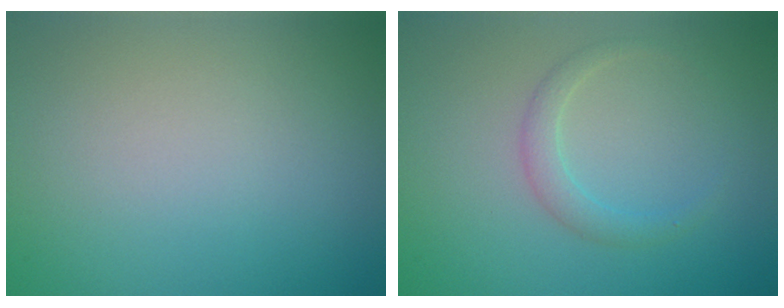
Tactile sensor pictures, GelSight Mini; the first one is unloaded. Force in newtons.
{"total": 1.7, "press": 1.7, "slide": 0.1}